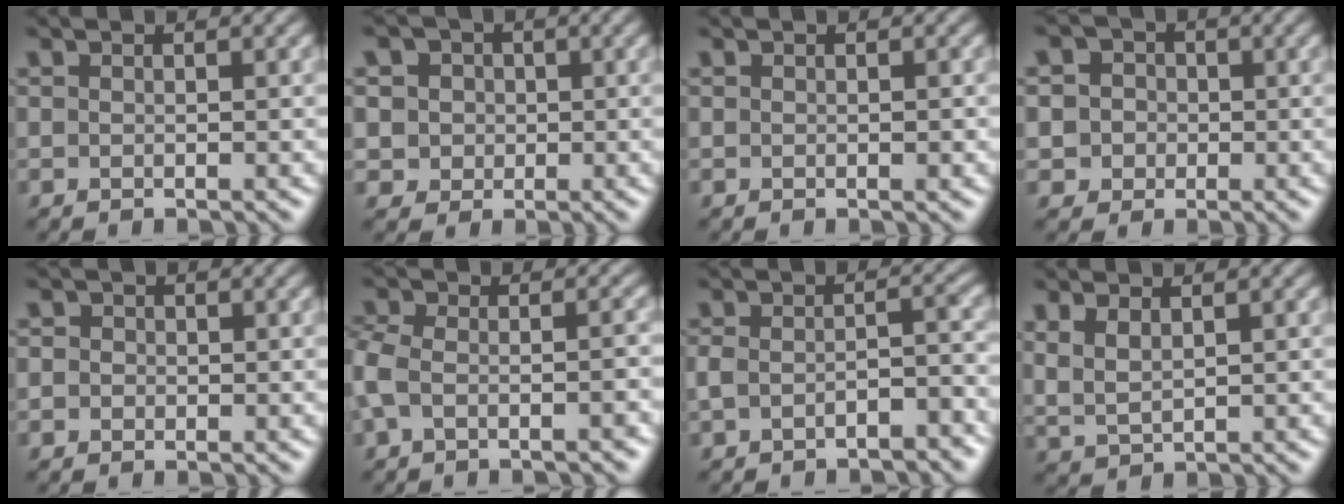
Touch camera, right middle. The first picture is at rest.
{"total": 5.6, "force": [2.4, 4.7, 1.9], "torque": [-0.039, 0.016, 0.029]}
{"total": 0.6, "force": [-0.2, 0.2, 0.5], "torque": [-0.005, 0.001, -0.003]}
{"total": 5.3, "force": [1.8, 4.7, 1.7], "torque": [-0.026, 0.026, 0.012]}
{"total": 1.5, "force": [0.0, 1.4, 0.5], "torque": [-0.003, 0.003, -0.009]}
{"total": 4.9, "force": [-1.8, 2.4, 3.8], "torque": [-0.062, -0.003, -0.029]}
{"total": 4.2, "force": [-2.5, 1.7, 2.9], "torque": [-0.049, 0.006, -0.039]}
{"total": 2.0, "force": [1.2, 1.0, 1.2], "torque": [-0.034, -0.002, 0.030]}